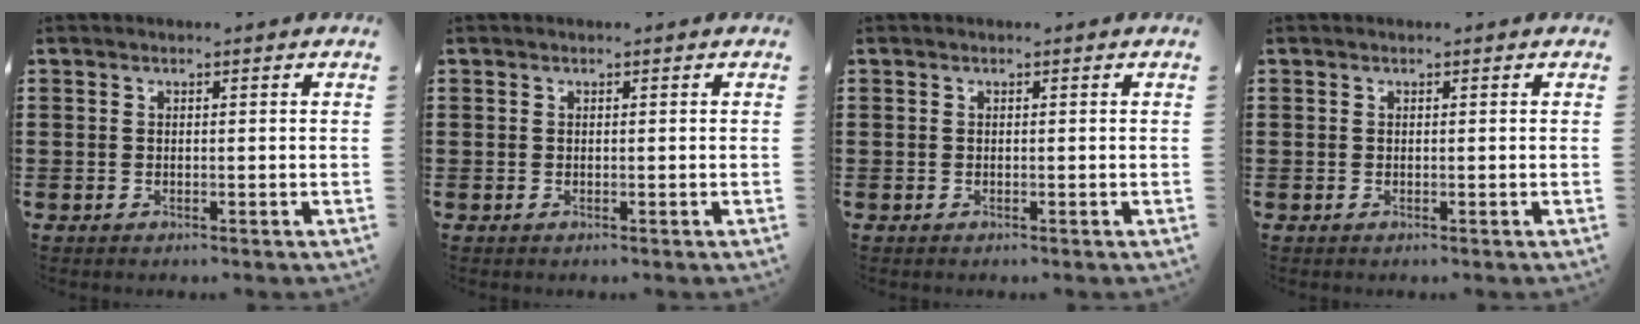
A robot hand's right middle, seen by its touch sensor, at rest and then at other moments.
{"total": 0.0}
{"total": 0.0}
{"total": 0.0}